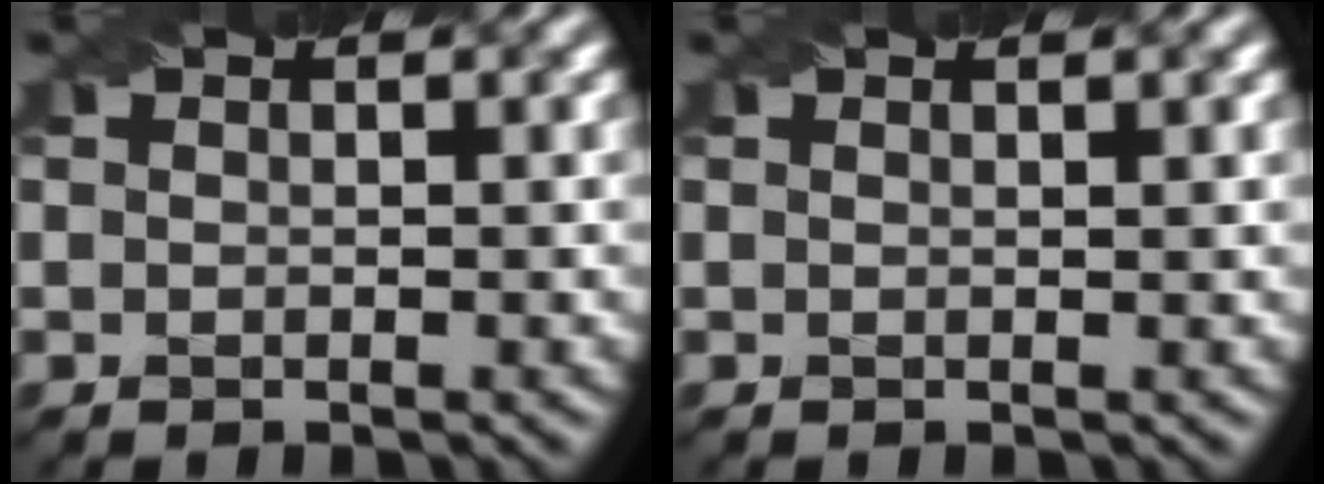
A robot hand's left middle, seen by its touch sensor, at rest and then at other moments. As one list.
[{"total": 1.1, "force": [0.7, 0.2, 0.7], "torque": [-0.010, 0.000, 0.006]}]